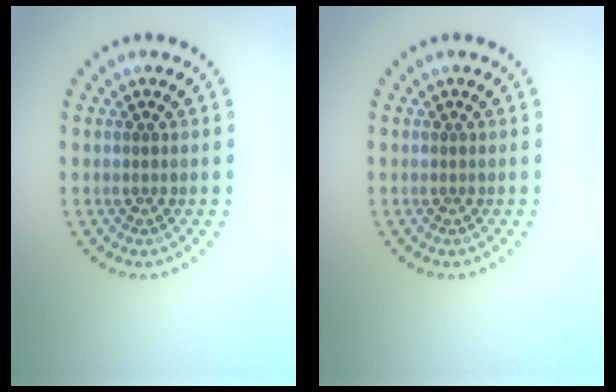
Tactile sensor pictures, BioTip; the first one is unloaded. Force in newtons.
{"total": 0.0}